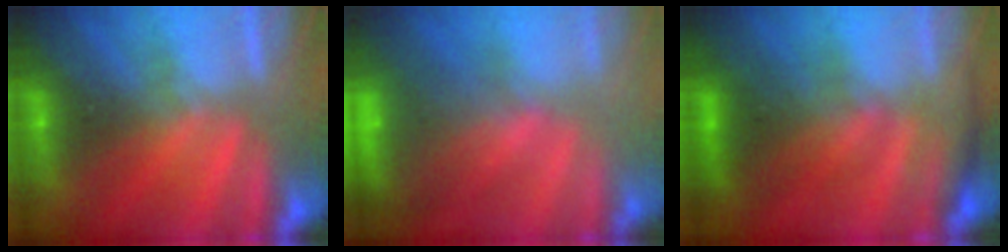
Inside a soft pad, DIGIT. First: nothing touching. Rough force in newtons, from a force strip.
{"total": 9.0}
{"total": 2.4}